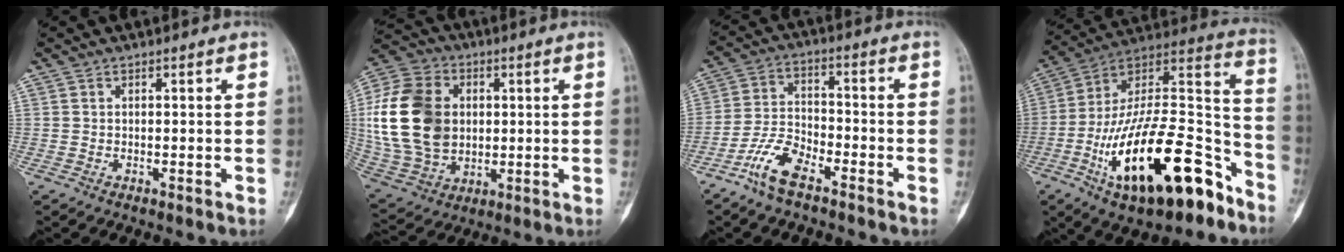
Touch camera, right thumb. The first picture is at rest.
{"total": 20.8, "force": [2.2, 15.4, 13.8], "torque": [-0.263, 0.003, 0.050]}
{"total": 8.4, "force": [-5.7, 3.2, 5.3], "torque": [-0.113, 0.031, -0.117]}
{"total": 30.0, "force": [-14.9, 12.0, 23.1], "torque": [-0.362, 0.082, -0.242]}